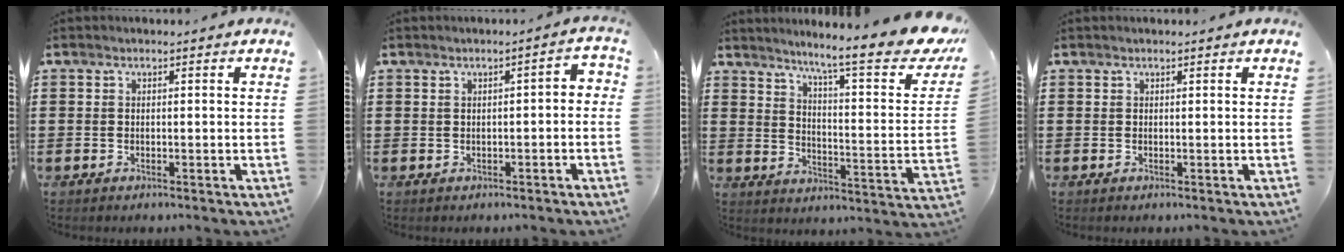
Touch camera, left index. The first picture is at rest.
{"total": 1.5, "force": [-0.6, 0.4, 1.3], "torque": [-0.025, 0.001, -0.015]}
{"total": 9.6, "force": [7.7, 0.1, 5.8], "torque": [-0.109, -0.063, 0.117]}
{"total": 0.0}